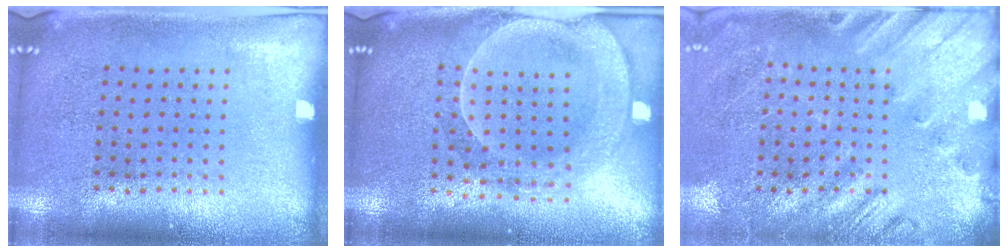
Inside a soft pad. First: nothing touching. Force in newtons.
{"total": 2.2, "press": 2.0, "slide": 0.9}
{"total": 2.4, "press": 2.0, "slide": 1.3}